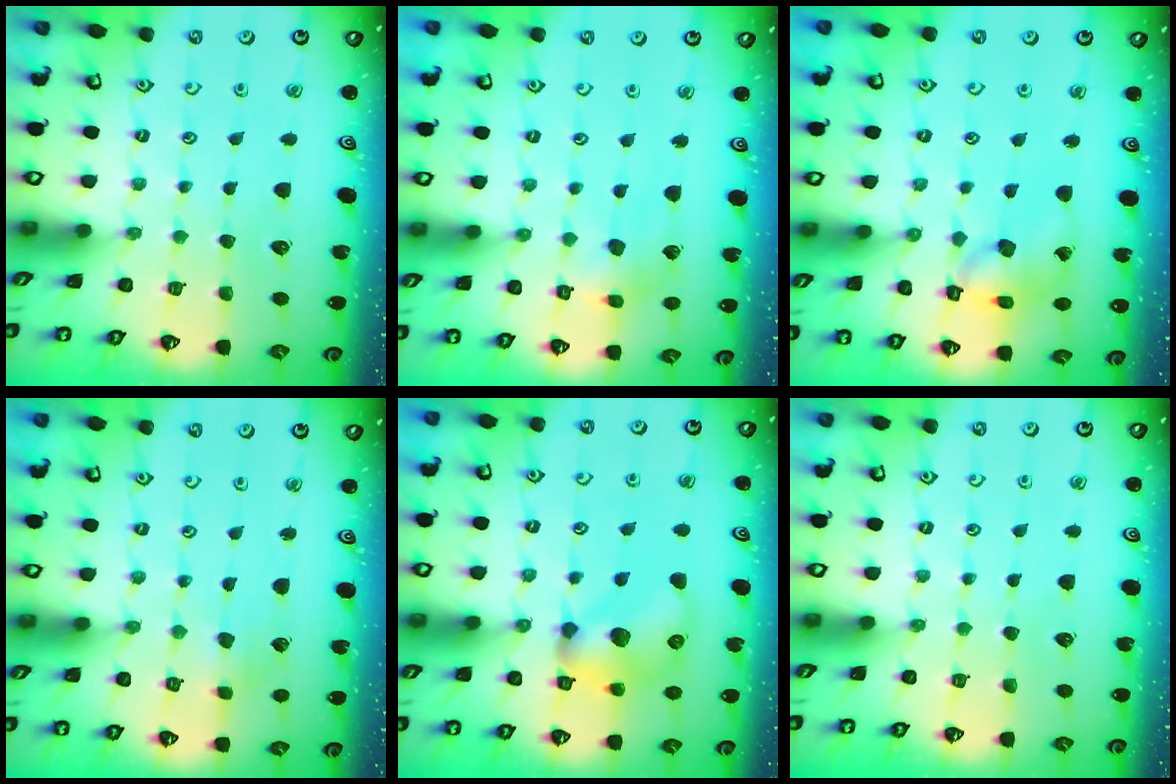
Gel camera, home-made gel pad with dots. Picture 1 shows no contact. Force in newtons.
{"total": 6.2, "press": 6.2, "slide": 0.6}
{"total": 11.4, "press": 11.3, "slide": 1.7}
{"total": 2.5, "press": 2.4, "slide": 0.5}
{"total": 13.9, "press": 13.9, "slide": 0.9}
{"total": 0.0}